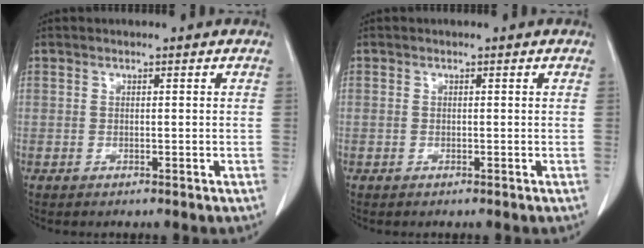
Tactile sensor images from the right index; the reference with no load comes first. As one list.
[{"total": 0.0}]